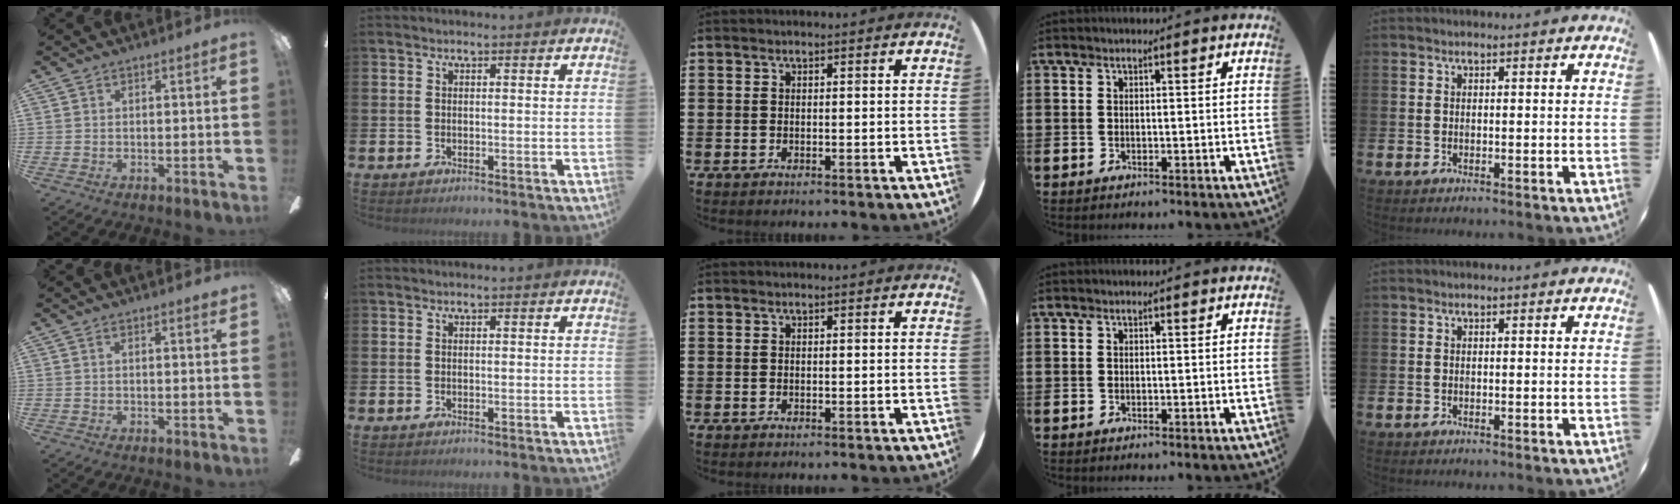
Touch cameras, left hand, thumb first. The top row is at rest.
{"thumb": {"total": 0.7, "force": [0.5, 0.0, 0.6], "torque": [-0.004, -0.002, 0.005]}}